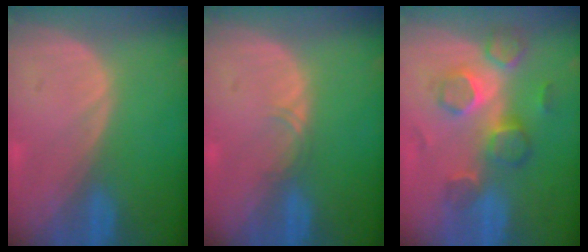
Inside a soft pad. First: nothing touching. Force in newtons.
{"total": 1.1, "press": 1.1, "slide": 0.1}
{"total": 8.9, "press": 7.7, "slide": 4.5}